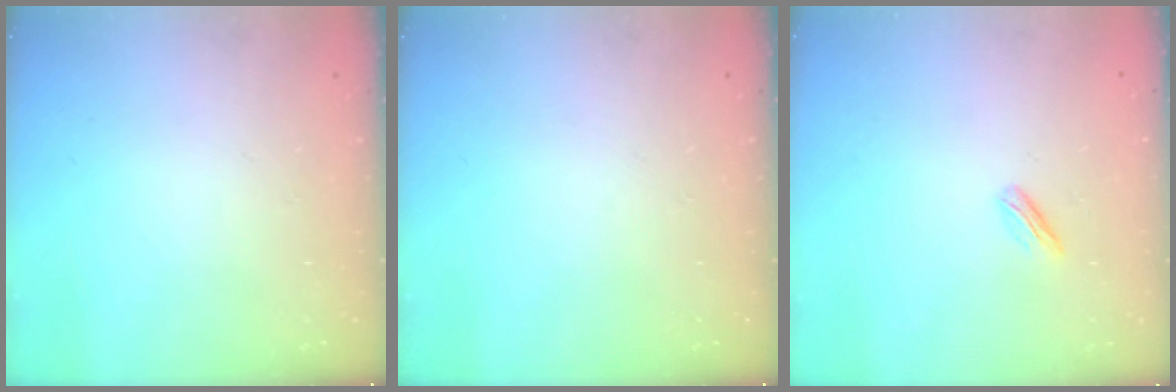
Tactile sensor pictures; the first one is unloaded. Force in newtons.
{"total": 0.0}
{"total": 2.4, "press": 2.3, "slide": 0.7}